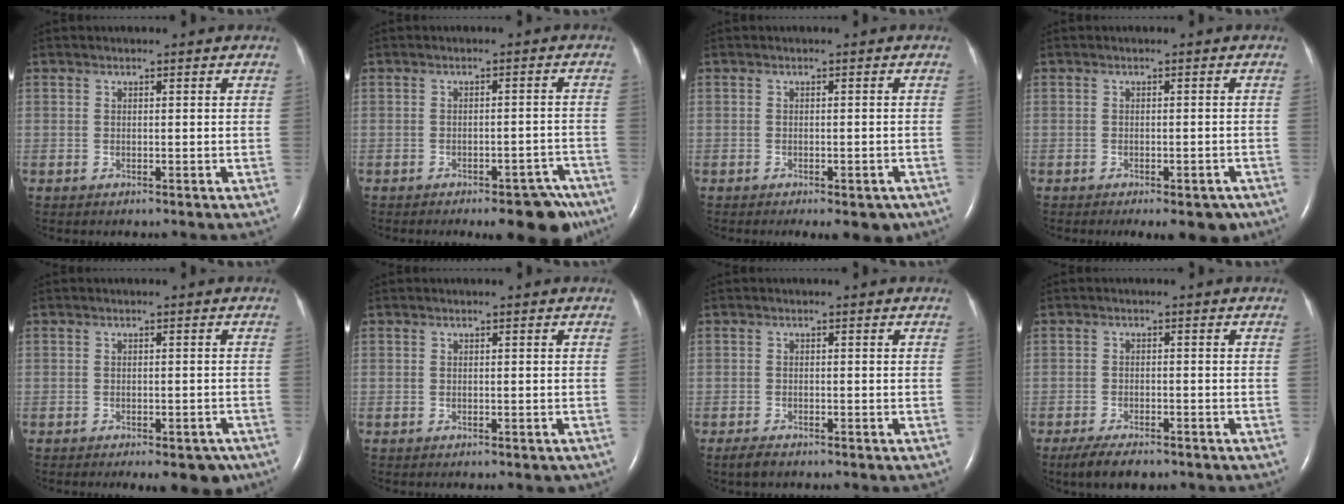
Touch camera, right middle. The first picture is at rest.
{"total": 8.3, "force": [-6.4, 2.8, 4.5], "torque": [-0.035, 0.015, -0.079]}
{"total": 5.4, "force": [-3.9, 2.2, 3.0], "torque": [-0.030, -0.002, -0.049]}
{"total": 6.2, "force": [-4.6, 2.6, 3.3], "torque": [-0.032, -0.001, -0.057]}
{"total": 7.0, "force": [-5.3, 2.9, 3.6], "torque": [-0.034, 0.001, -0.065]}
{"total": 1.0, "force": [-0.7, 0.4, 0.5], "torque": [-0.007, -0.002, -0.005]}
{"total": 1.8, "force": [-1.5, 0.6, 0.9], "torque": [-0.028, -0.005, -0.024]}
{"total": 5.6, "force": [-4.4, 1.7, 3.2], "torque": [-0.056, -0.009, -0.067]}